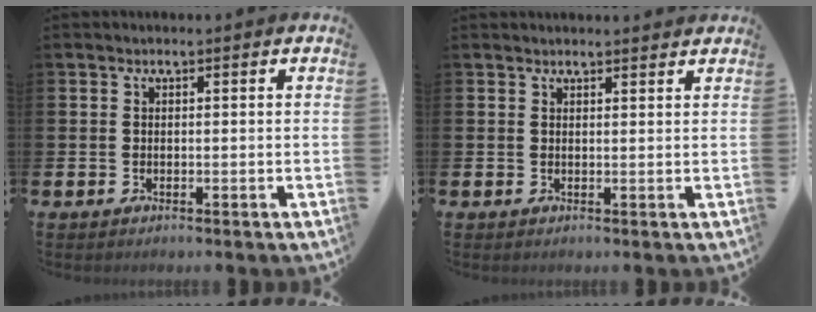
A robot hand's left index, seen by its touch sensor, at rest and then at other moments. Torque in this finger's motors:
{"motor_torque": [0.90, -1.24, 0.28, 0.09]}